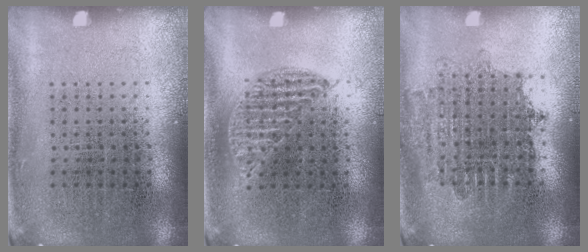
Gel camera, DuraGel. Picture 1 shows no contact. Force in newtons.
{"total": 0.9, "press": 0.8, "slide": 0.4}
{"total": 1.6, "press": 1.3, "slide": 0.9}